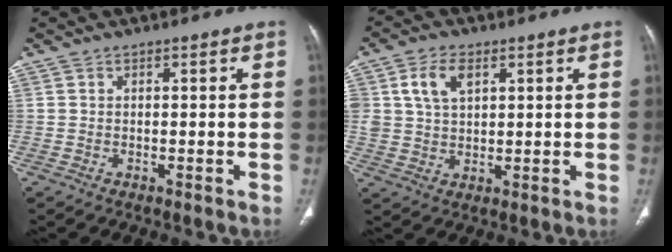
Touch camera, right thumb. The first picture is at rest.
{"total": 6.9, "force": [2.7, 4.4, 4.6], "torque": [-0.079, -0.005, 0.056]}